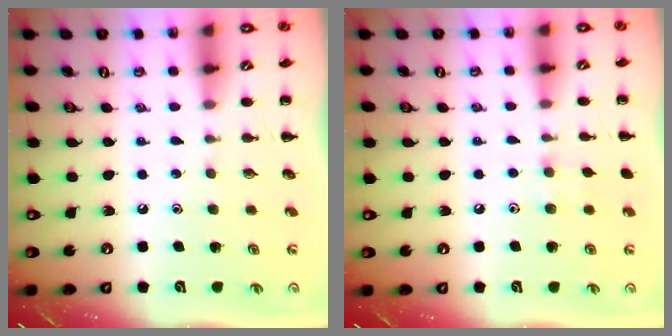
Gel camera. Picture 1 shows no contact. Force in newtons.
{"total": 5.2, "press": 4.9, "slide": 1.7}